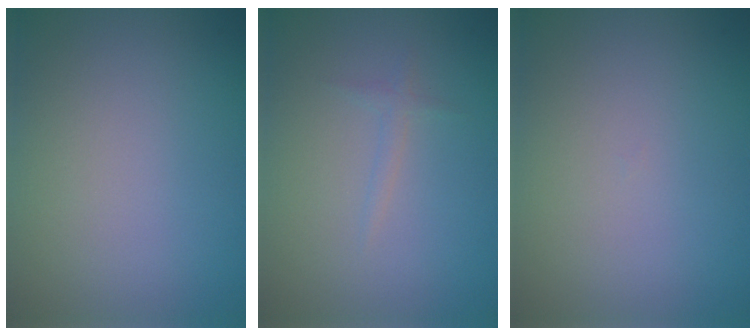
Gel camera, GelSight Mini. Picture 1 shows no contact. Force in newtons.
{"total": 0.8, "press": 0.8, "slide": 0.0}
{"total": 0.0}